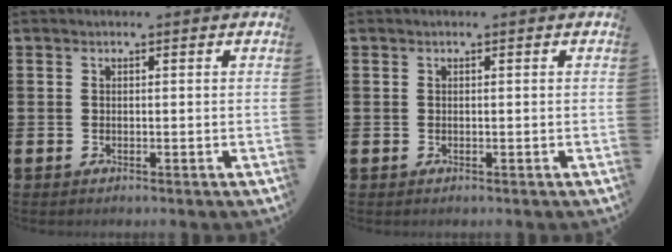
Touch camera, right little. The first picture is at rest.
{"total": 0.0}